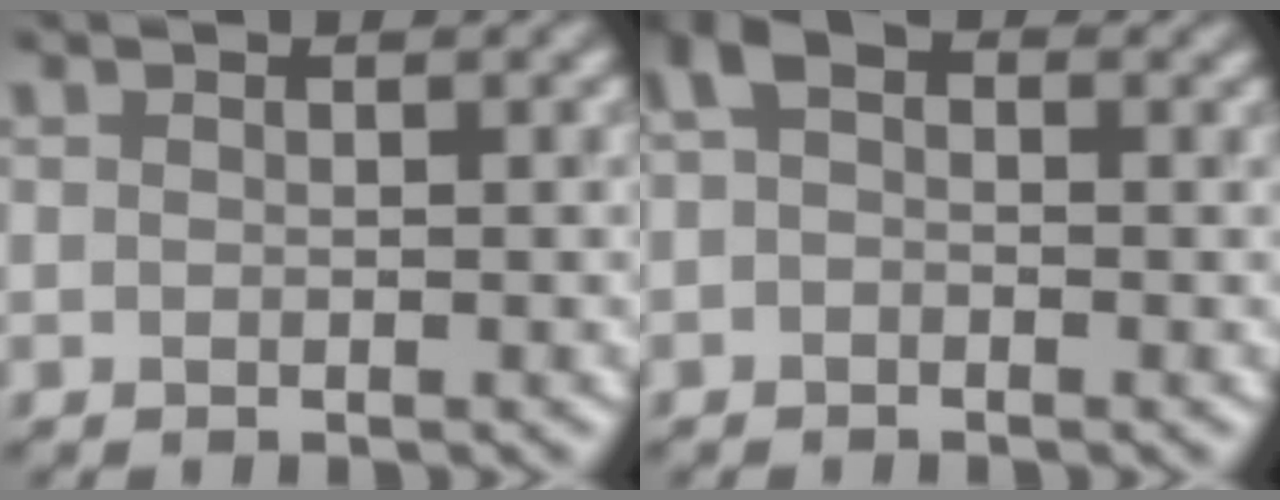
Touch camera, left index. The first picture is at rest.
{"total": 1.8, "force": [0.3, 1.2, 1.4], "torque": [-0.023, 0.015, -0.003]}